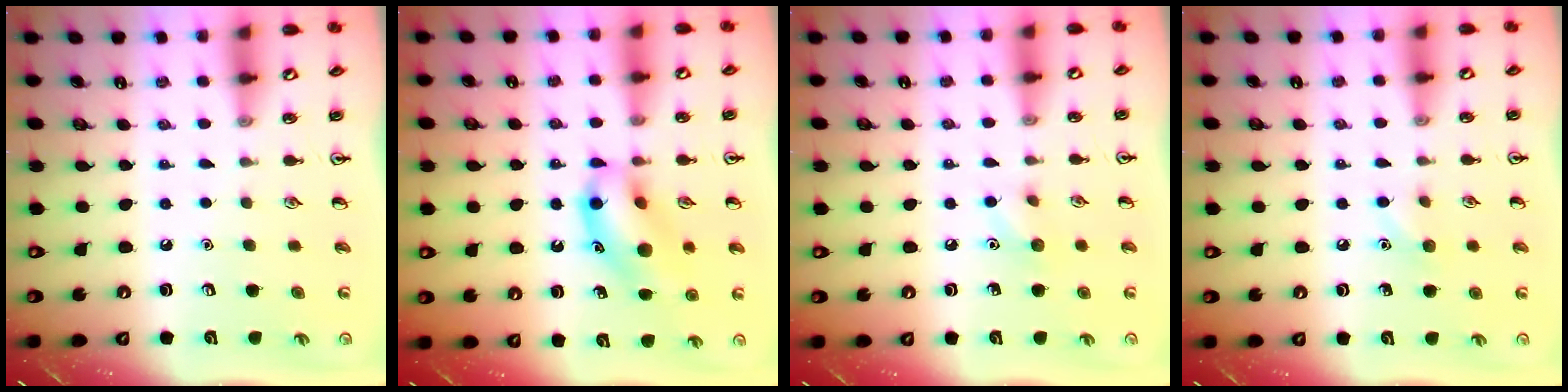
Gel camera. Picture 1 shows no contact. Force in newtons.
{"total": 13.9, "press": 13.8, "slide": 1.7}
{"total": 5.9, "press": 5.6, "slide": 1.6}
{"total": 5.8, "press": 5.5, "slide": 1.7}